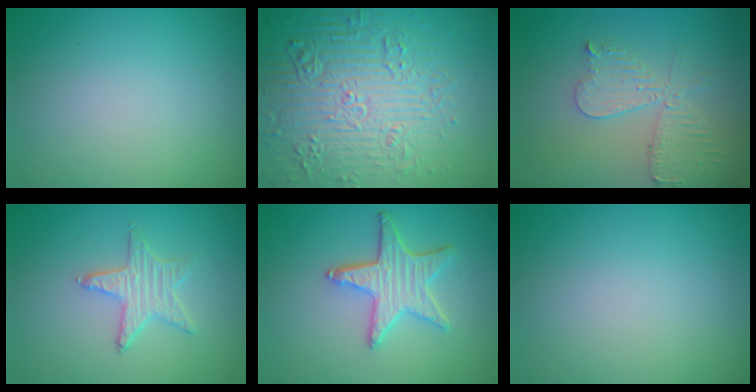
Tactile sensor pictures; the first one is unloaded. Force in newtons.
{"total": 8.0, "press": 7.7, "slide": 2.0}
{"total": 4.2, "press": 3.7, "slide": 2.1}
{"total": 1.6, "press": 1.6, "slide": 0.2}
{"total": 4.3, "press": 3.6, "slide": 2.2}
{"total": 0.0}